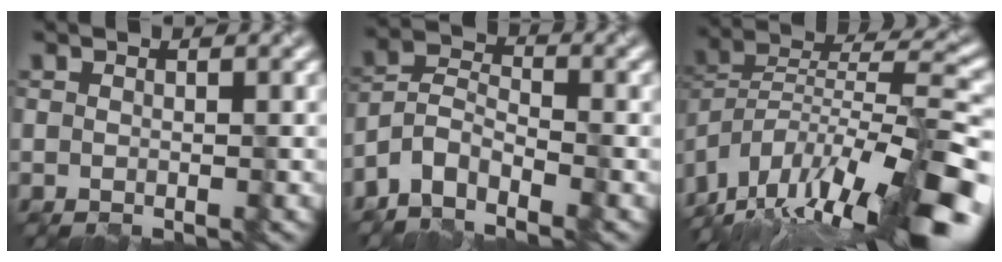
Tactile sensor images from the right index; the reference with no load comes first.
{"total": 4.9, "force": [-3.7, 2.1, 2.4], "torque": [-0.044, 0.005, -0.079]}
{"total": 15.4, "force": [-10.8, 4.3, 10.2], "torque": [-0.175, 0.027, -0.178]}